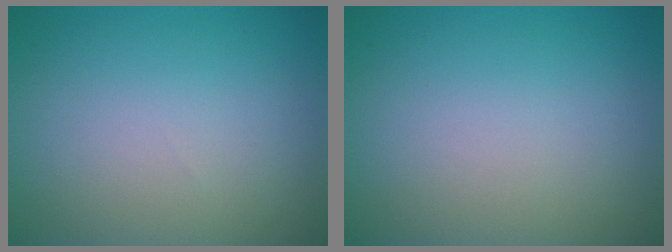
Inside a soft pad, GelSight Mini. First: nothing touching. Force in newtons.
{"total": 0.0}